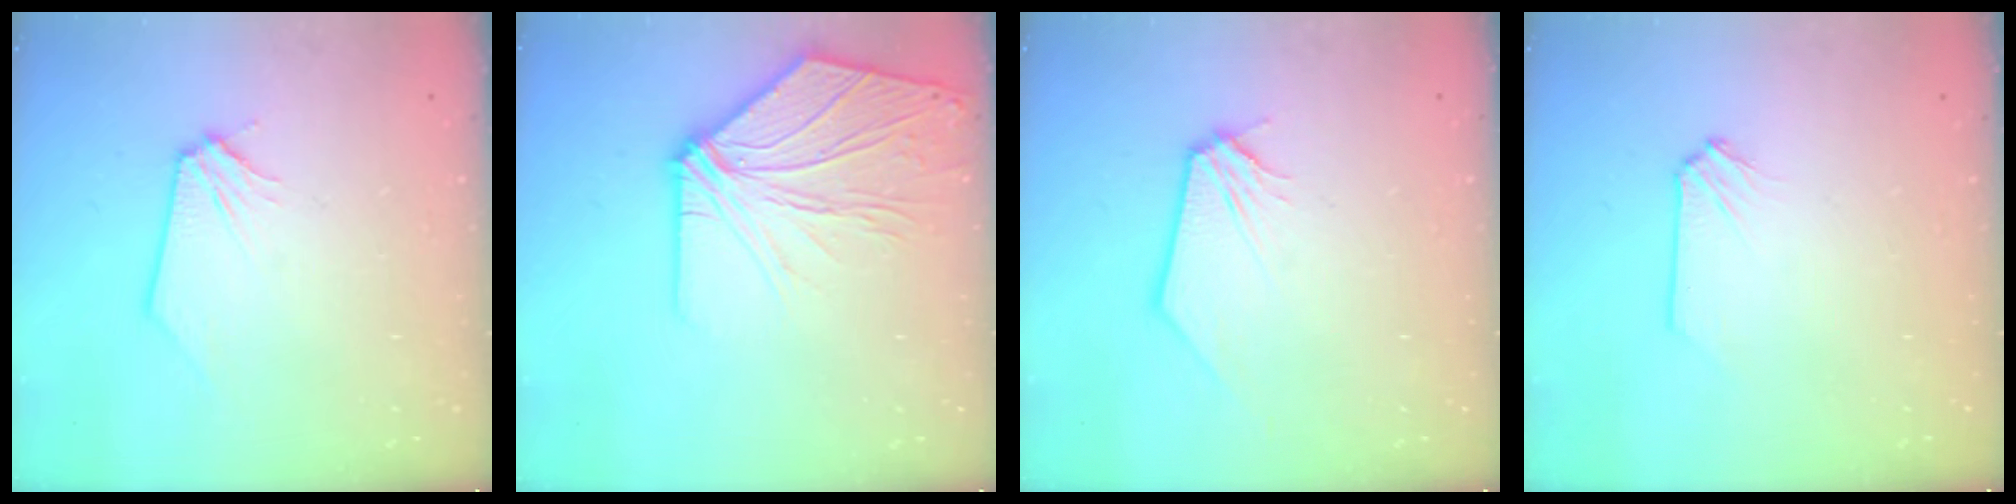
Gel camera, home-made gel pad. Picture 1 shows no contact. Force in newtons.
{"total": 11.4, "press": 11.3, "slide": 1.4}
{"total": 0.0}
{"total": 0.0}